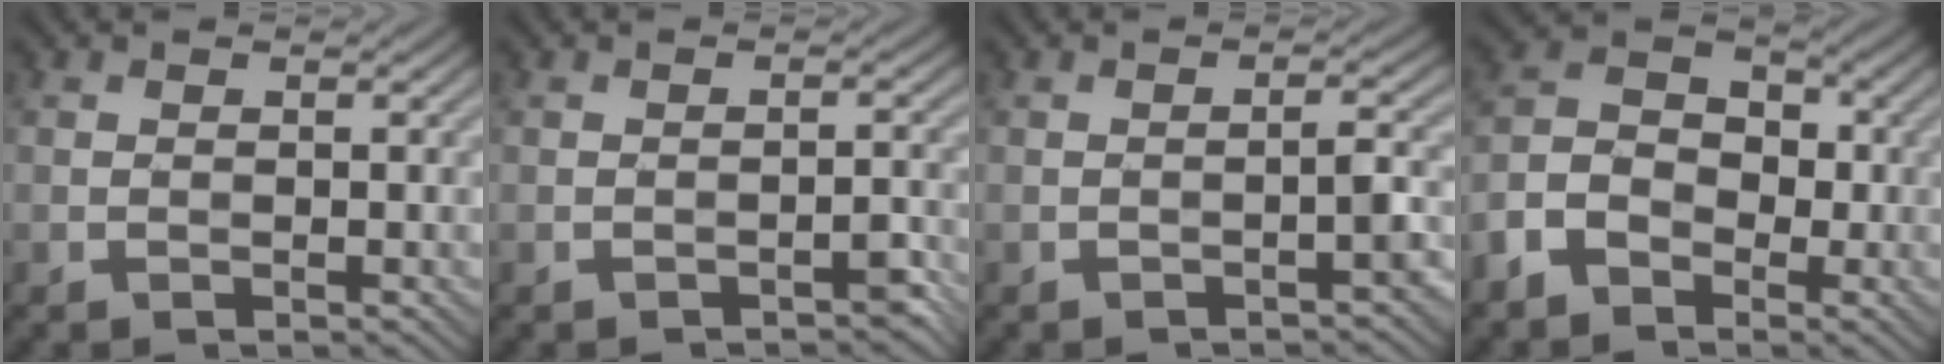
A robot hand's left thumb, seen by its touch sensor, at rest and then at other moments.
{"total": 1.8, "force": [-1.4, 0.4, 1.0], "torque": [-0.011, 0.007, -0.018]}
{"total": 2.3, "force": [-1.3, 0.2, 1.8], "torque": [-0.028, 0.014, -0.025]}
{"total": 6.4, "force": [-3.4, 4.4, 3.2], "torque": [-0.068, 0.004, -0.081]}